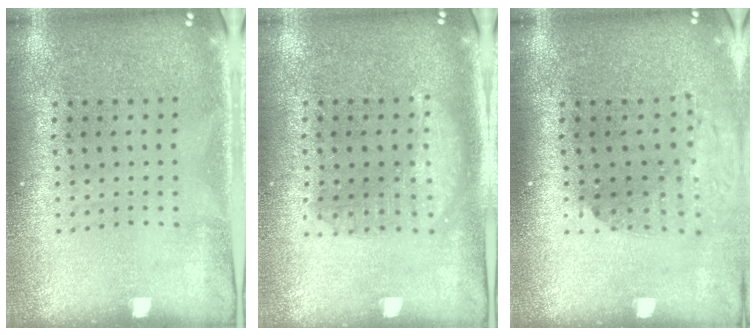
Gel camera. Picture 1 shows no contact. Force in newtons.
{"total": 1.3, "press": 1.3, "slide": 0.3}
{"total": 1.5, "press": 1.4, "slide": 0.6}